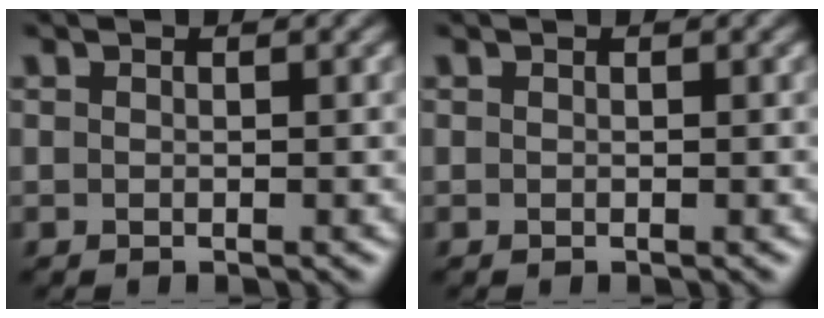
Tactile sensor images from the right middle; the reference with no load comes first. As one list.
[{"total": 0.0}]